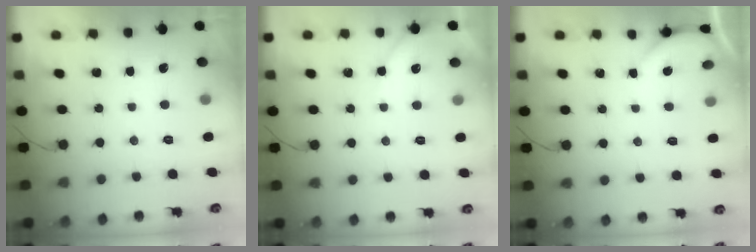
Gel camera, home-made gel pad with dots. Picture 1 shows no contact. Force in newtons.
{"total": 3.9, "press": 3.8, "slide": 0.6}
{"total": 1.6, "press": 1.6, "slide": 0.1}